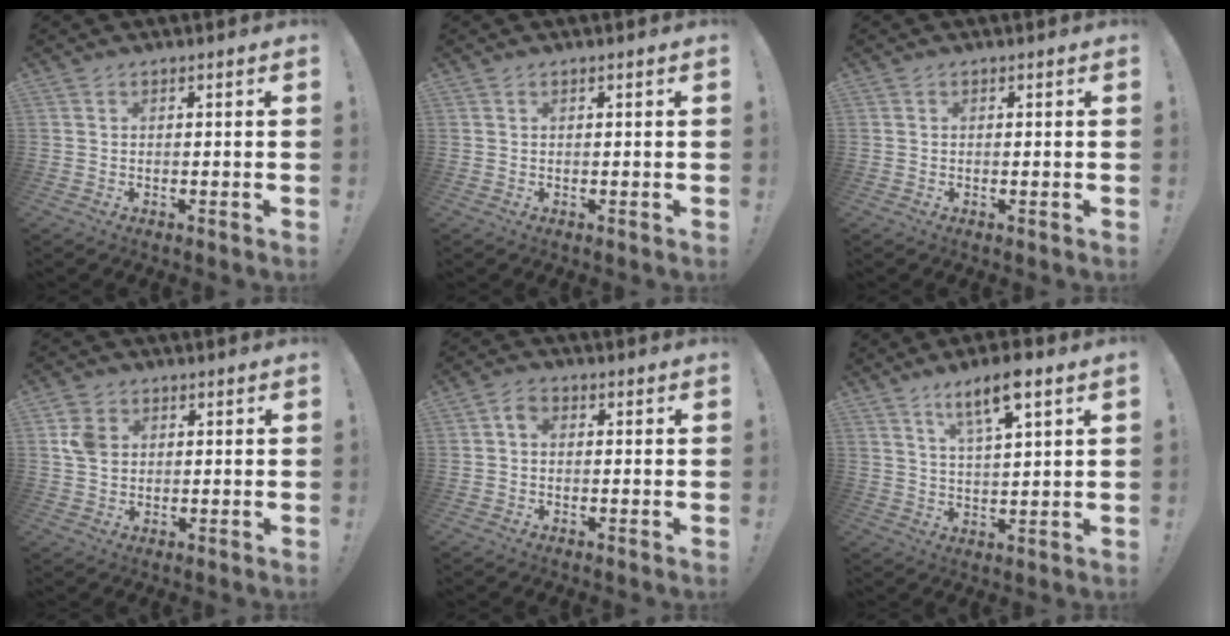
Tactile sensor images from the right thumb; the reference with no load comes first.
{"total": 0.0}
{"total": 0.5, "force": [0.0, 0.4, -0.3], "torque": [0.005, 0.001, 0.001]}
{"total": 5.9, "force": [1.6, 4.8, 2.9], "torque": [-0.038, 0.005, 0.031]}
{"total": 3.0, "force": [-0.1, 2.1, 2.1], "torque": [-0.036, 0.006, -0.001]}
{"total": 9.7, "force": [6.1, 1.9, 7.3], "torque": [-0.126, -0.021, 0.100]}